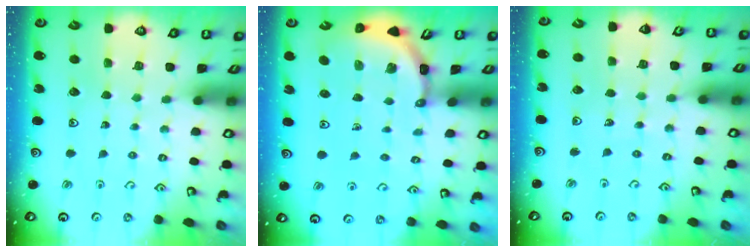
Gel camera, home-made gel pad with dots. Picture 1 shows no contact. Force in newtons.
{"total": 3.5, "press": 3.5, "slide": 0.2}
{"total": 2.6, "press": 2.6, "slide": 0.3}